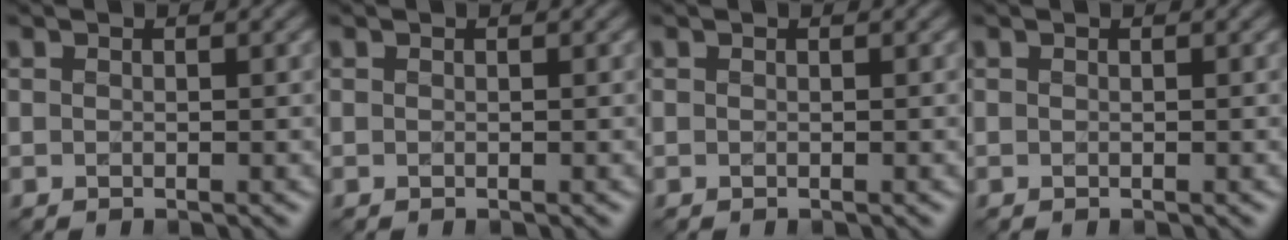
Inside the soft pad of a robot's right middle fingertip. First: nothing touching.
{"total": 0.0}
{"total": 0.0}
{"total": 0.0}